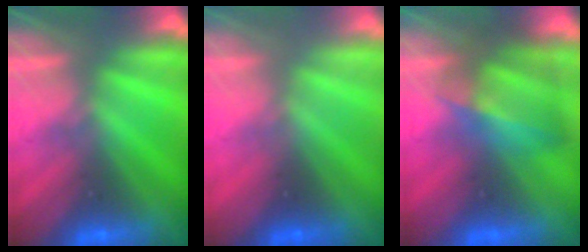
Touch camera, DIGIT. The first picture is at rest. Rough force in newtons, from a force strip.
{"total": 2.9}
{"total": 4.8}